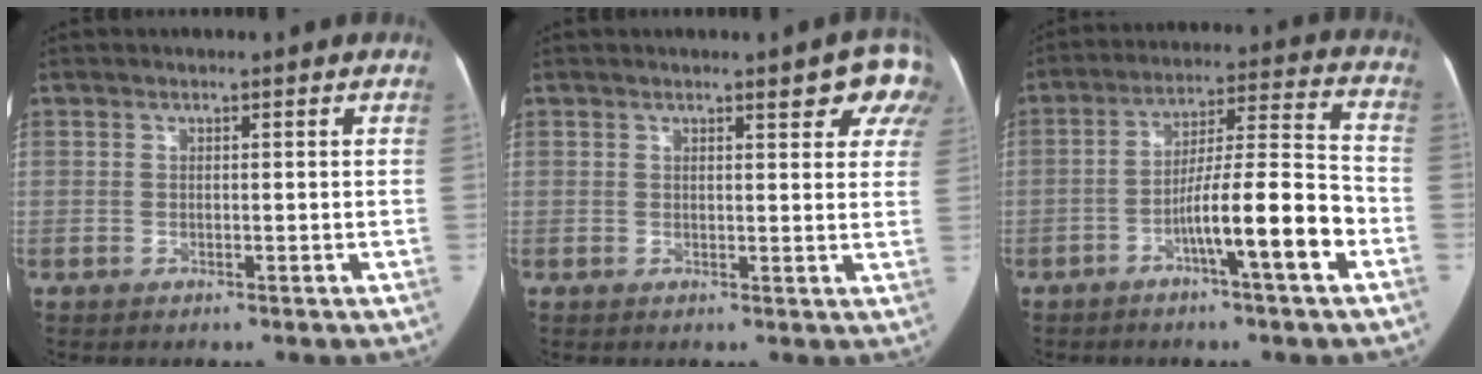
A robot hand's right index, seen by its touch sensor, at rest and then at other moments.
{"total": 6.9, "force": [5.0, 2.0, 4.4], "torque": [-0.038, -0.003, 0.036]}
{"total": 12.2, "force": [-5.2, 0.1, 11.0], "torque": [-0.172, 0.015, -0.084]}